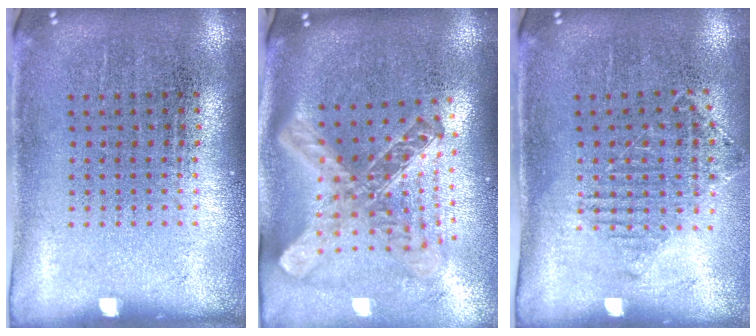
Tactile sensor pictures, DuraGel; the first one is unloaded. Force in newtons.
{"total": 2.7, "press": 2.0, "slide": 1.9}
{"total": 1.2, "press": 1.1, "slide": 0.4}